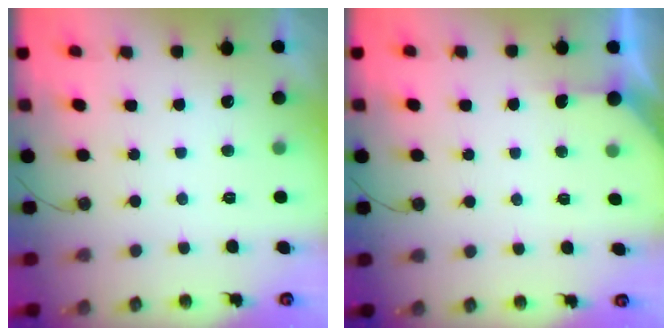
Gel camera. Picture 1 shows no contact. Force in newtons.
{"total": 2.0, "press": 1.9, "slide": 0.2}